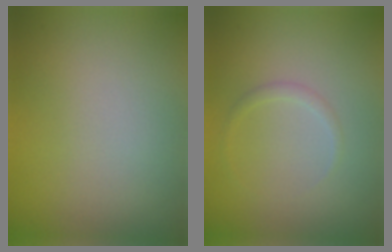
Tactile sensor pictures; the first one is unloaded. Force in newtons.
{"total": 0.8, "press": 0.8, "slide": 0.0}